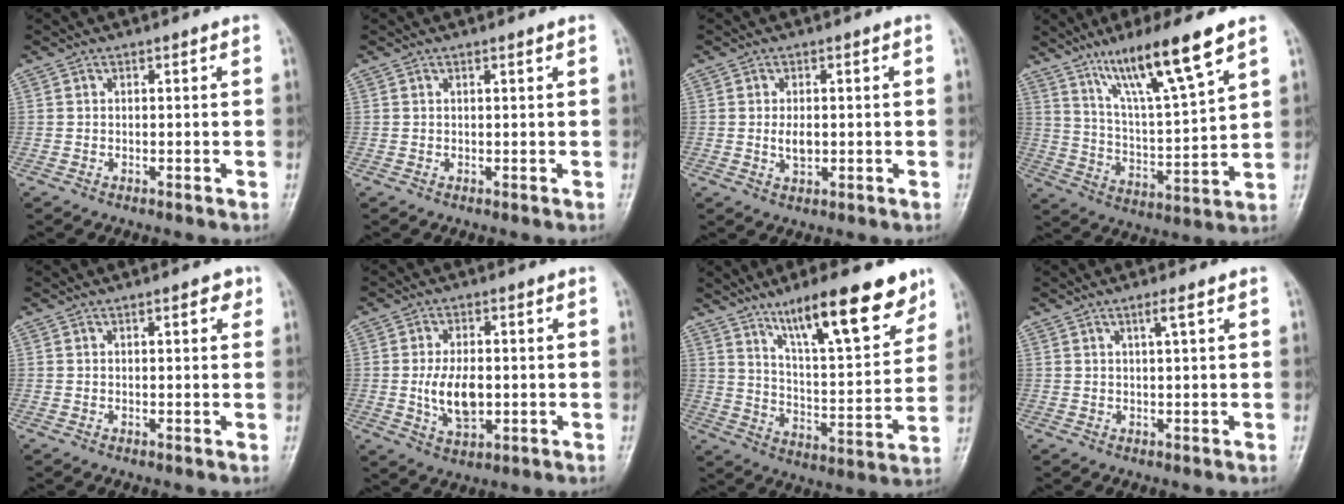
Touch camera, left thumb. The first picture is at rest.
{"total": 0.6, "force": [0.4, 0.0, 0.5], "torque": [-0.010, -0.001, 0.008]}
{"total": 3.0, "force": [0.0, 1.7, 2.4], "torque": [-0.042, -0.004, 0.001]}
{"total": 16.2, "force": [10.3, 1.8, 12.3], "torque": [-0.213, -0.048, 0.190]}
{"total": 2.6, "force": [1.3, 0.9, 2.0], "torque": [-0.019, -0.001, 0.014]}
{"total": 7.8, "force": [-0.5, 4.3, 6.5], "torque": [-0.110, -0.006, -0.003]}
{"total": 18.9, "force": [12.5, 4.8, 13.3], "torque": [-0.170, -0.059, 0.206]}
{"total": 2.1, "force": [1.0, -0.1, 1.8], "torque": [-0.037, -0.003, 0.021]}